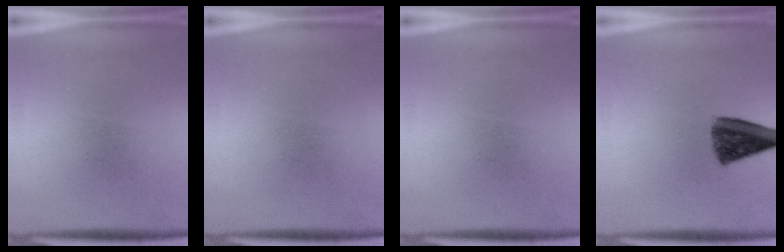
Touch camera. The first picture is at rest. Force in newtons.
{"total": 0.0}
{"total": 0.0}
{"total": 8.4}